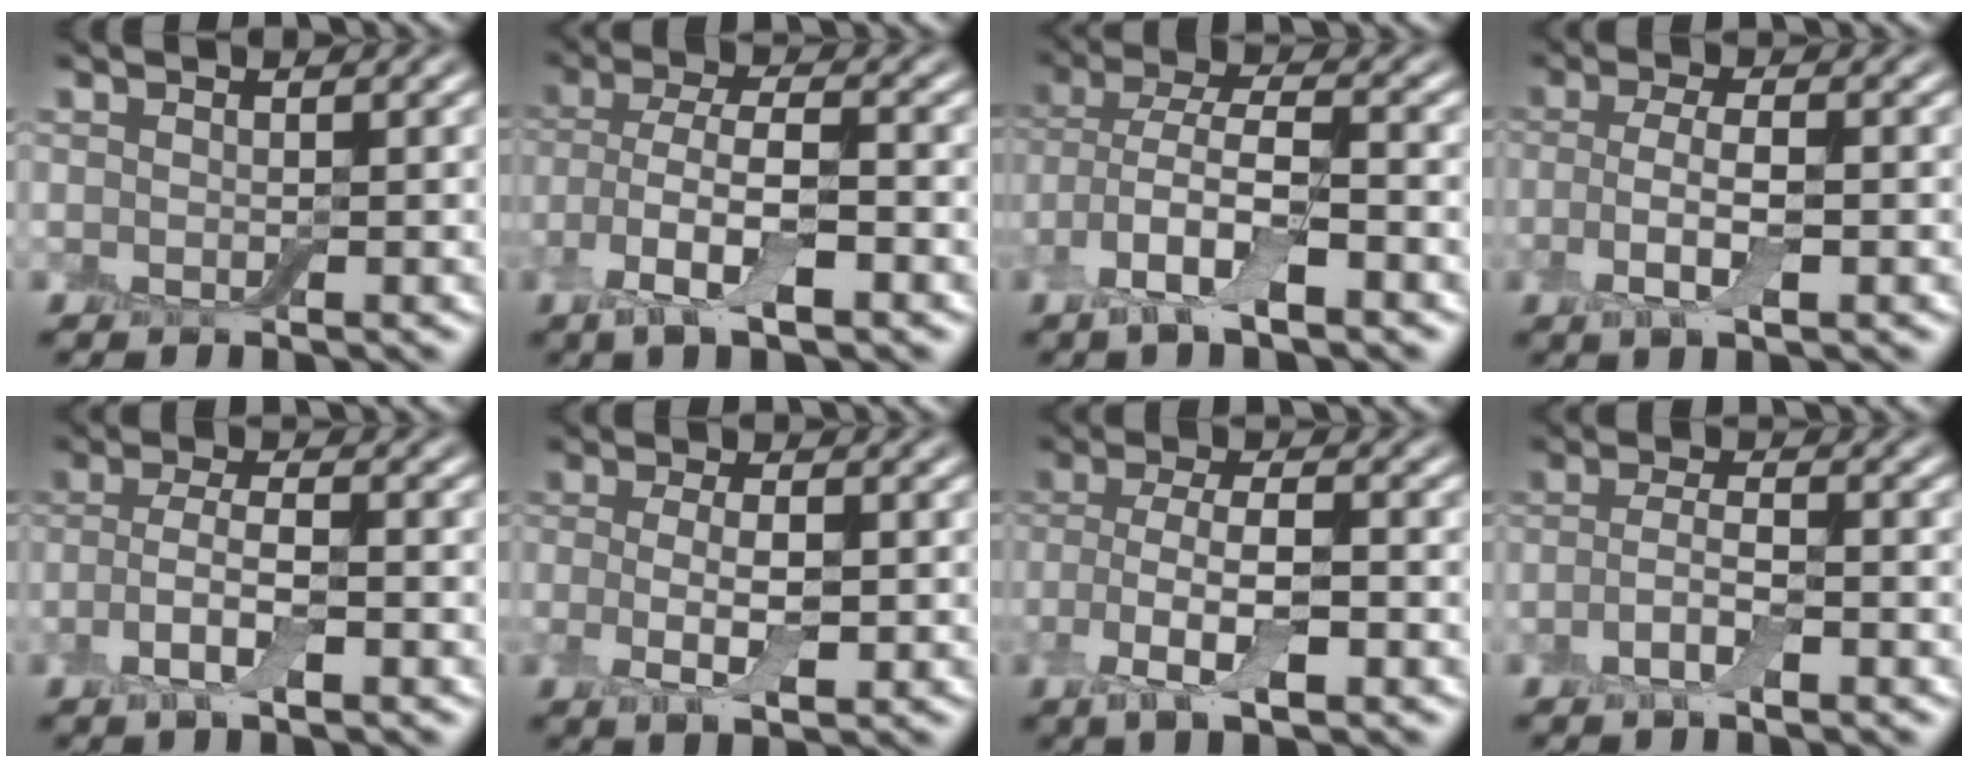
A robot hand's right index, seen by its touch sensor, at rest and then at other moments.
{"total": 6.1, "force": [-2.4, 2.3, 5.0], "torque": [-0.101, -0.003, -0.048]}
{"total": 6.6, "force": [-2.9, 2.6, 5.3], "torque": [-0.108, 0.000, -0.061]}
{"total": 4.0, "force": [-0.8, 1.4, 3.7], "torque": [-0.077, -0.004, -0.019]}
{"total": 3.7, "force": [-1.2, 1.2, 3.2], "torque": [-0.068, -0.001, -0.028]}
{"total": 3.9, "force": [-0.5, 1.4, 3.6], "torque": [-0.077, -0.009, -0.012]}
{"total": 5.5, "force": [-1.9, 2.0, 4.8], "torque": [-0.095, -0.003, -0.036]}
{"total": 2.7, "force": [-1.1, 0.8, 2.4], "torque": [-0.051, 0.004, -0.030]}